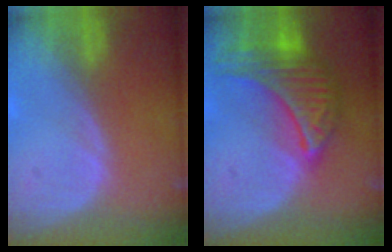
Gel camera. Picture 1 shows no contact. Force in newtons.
{"total": 10.0, "press": 10.0, "slide": 0.5}